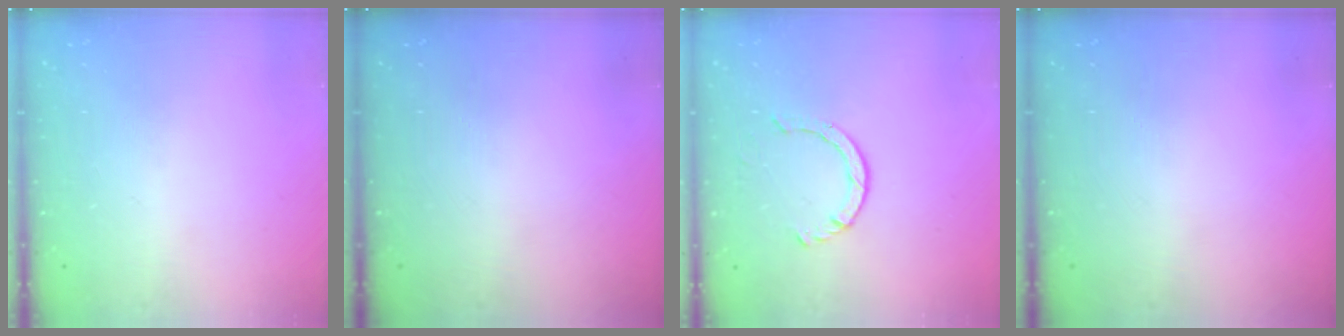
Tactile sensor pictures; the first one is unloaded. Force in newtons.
{"total": 0.0}
{"total": 2.9, "press": 2.9, "slide": 0.4}
{"total": 0.0}